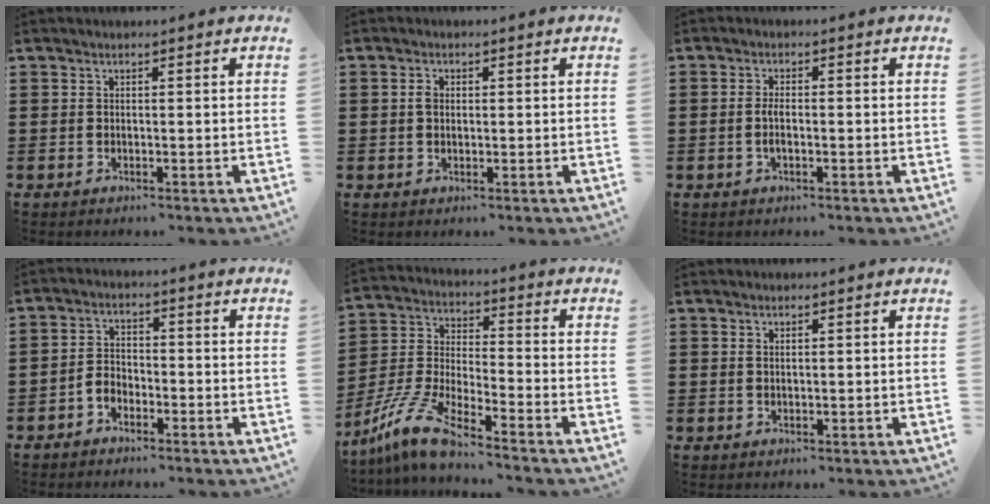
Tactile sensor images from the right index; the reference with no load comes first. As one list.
[{"total": 1.7, "force": [0.3, 1.1, 1.3], "torque": [-0.028, 0.008, 0.005]}, {"total": 2.2, "force": [-0.4, 0.5, 2.1], "torque": [-0.048, -0.005, -0.007]}, {"total": 2.8, "force": [-1.9, 1.7, 1.0], "torque": [-0.030, 0.005, -0.043]}, {"total": 9.2, "force": [-7.7, 0.8, 5.0], "torque": [-0.131, -0.004, -0.158]}, {"total": 0.7, "force": [0.4, 0.4, 0.4], "torque": [-0.009, 0.003, 0.008]}]